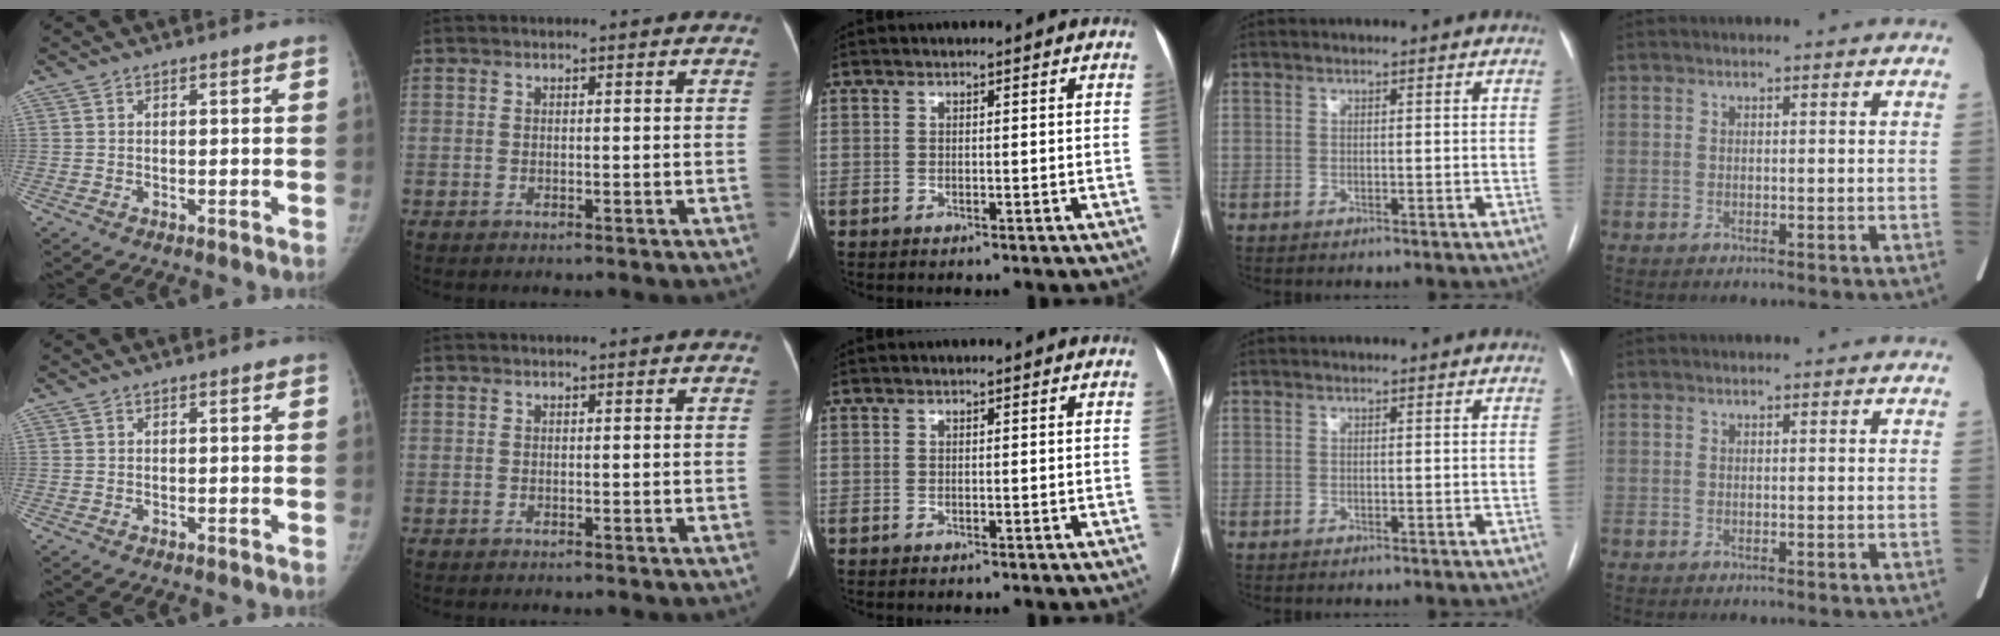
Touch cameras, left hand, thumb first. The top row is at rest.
{}